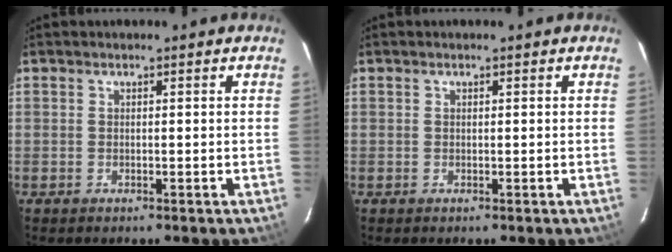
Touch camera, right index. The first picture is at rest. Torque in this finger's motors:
{"motor_torque": [-0.20, -0.08, 0.04, 0.01]}